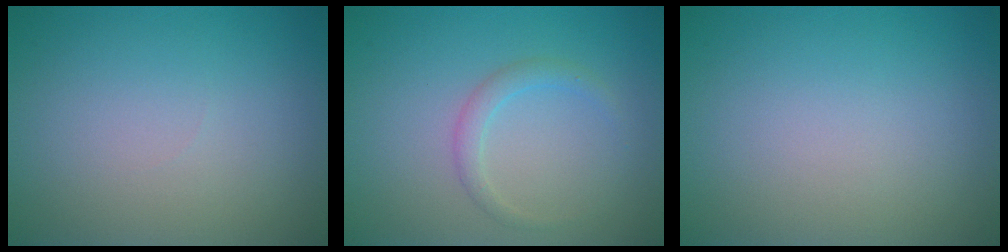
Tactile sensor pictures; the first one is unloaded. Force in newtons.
{"total": 1.5, "press": 1.5, "slide": 0.1}
{"total": 0.0}